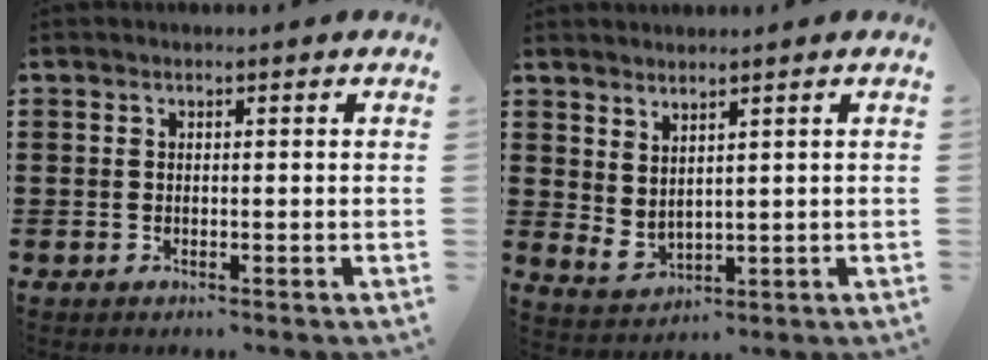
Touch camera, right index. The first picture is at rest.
{"total": 2.3, "force": [2.0, 0.8, 0.8], "torque": [-0.030, -0.007, 0.037]}